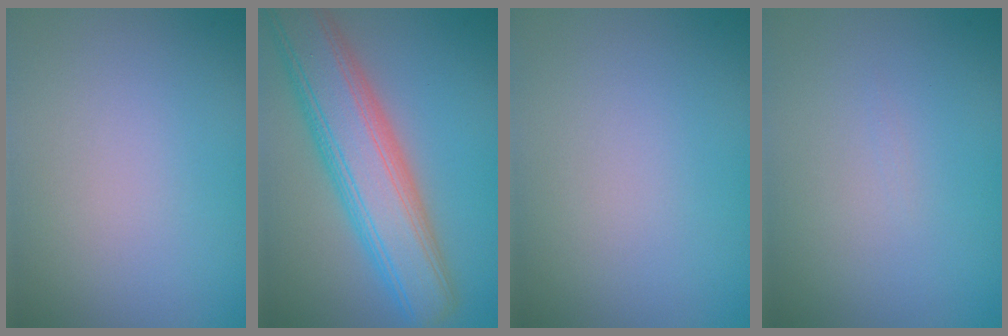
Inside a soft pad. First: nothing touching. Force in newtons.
{"total": 8.9, "press": 8.9, "slide": 0.2}
{"total": 0.0}
{"total": 0.0}